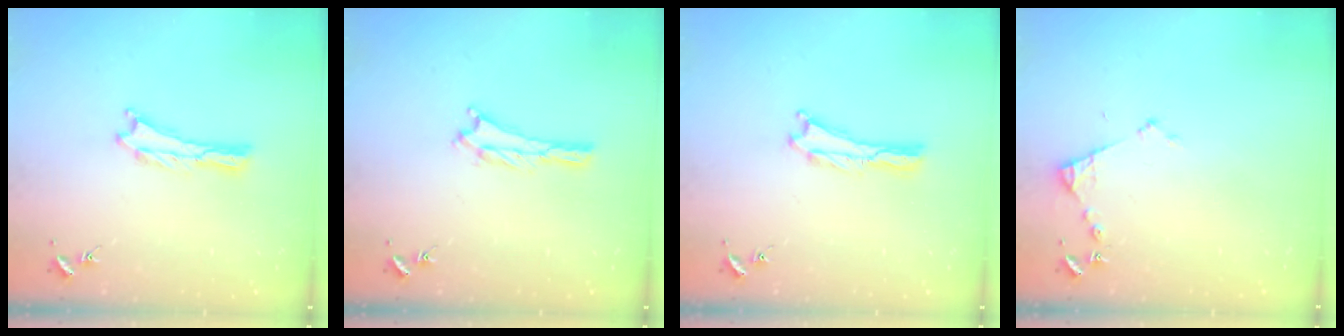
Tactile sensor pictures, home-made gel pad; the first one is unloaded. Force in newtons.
{"total": 1.2, "press": 1.1, "slide": 0.2}
{"total": 0.0}
{"total": 3.2, "press": 3.2, "slide": 0.3}